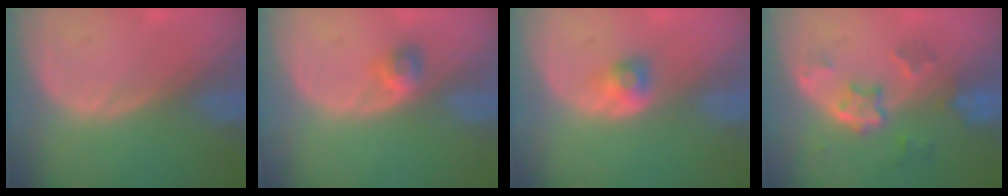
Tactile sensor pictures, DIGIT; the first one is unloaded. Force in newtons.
{"total": 2.6, "press": 2.2, "slide": 1.4}
{"total": 2.5, "press": 2.3, "slide": 1.1}
{"total": 6.1, "press": 5.5, "slide": 2.7}